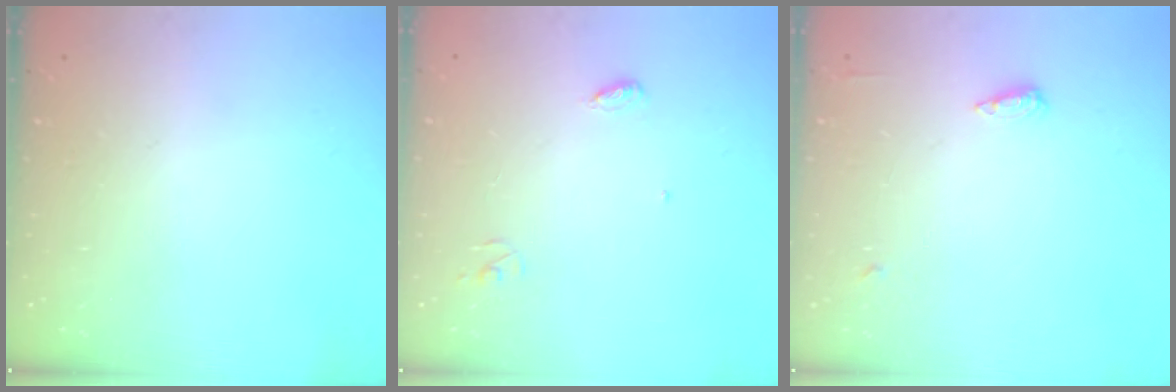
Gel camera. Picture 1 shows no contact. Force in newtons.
{"total": 3.8, "press": 3.7, "slide": 0.4}
{"total": 5.5, "press": 5.4, "slide": 1.0}